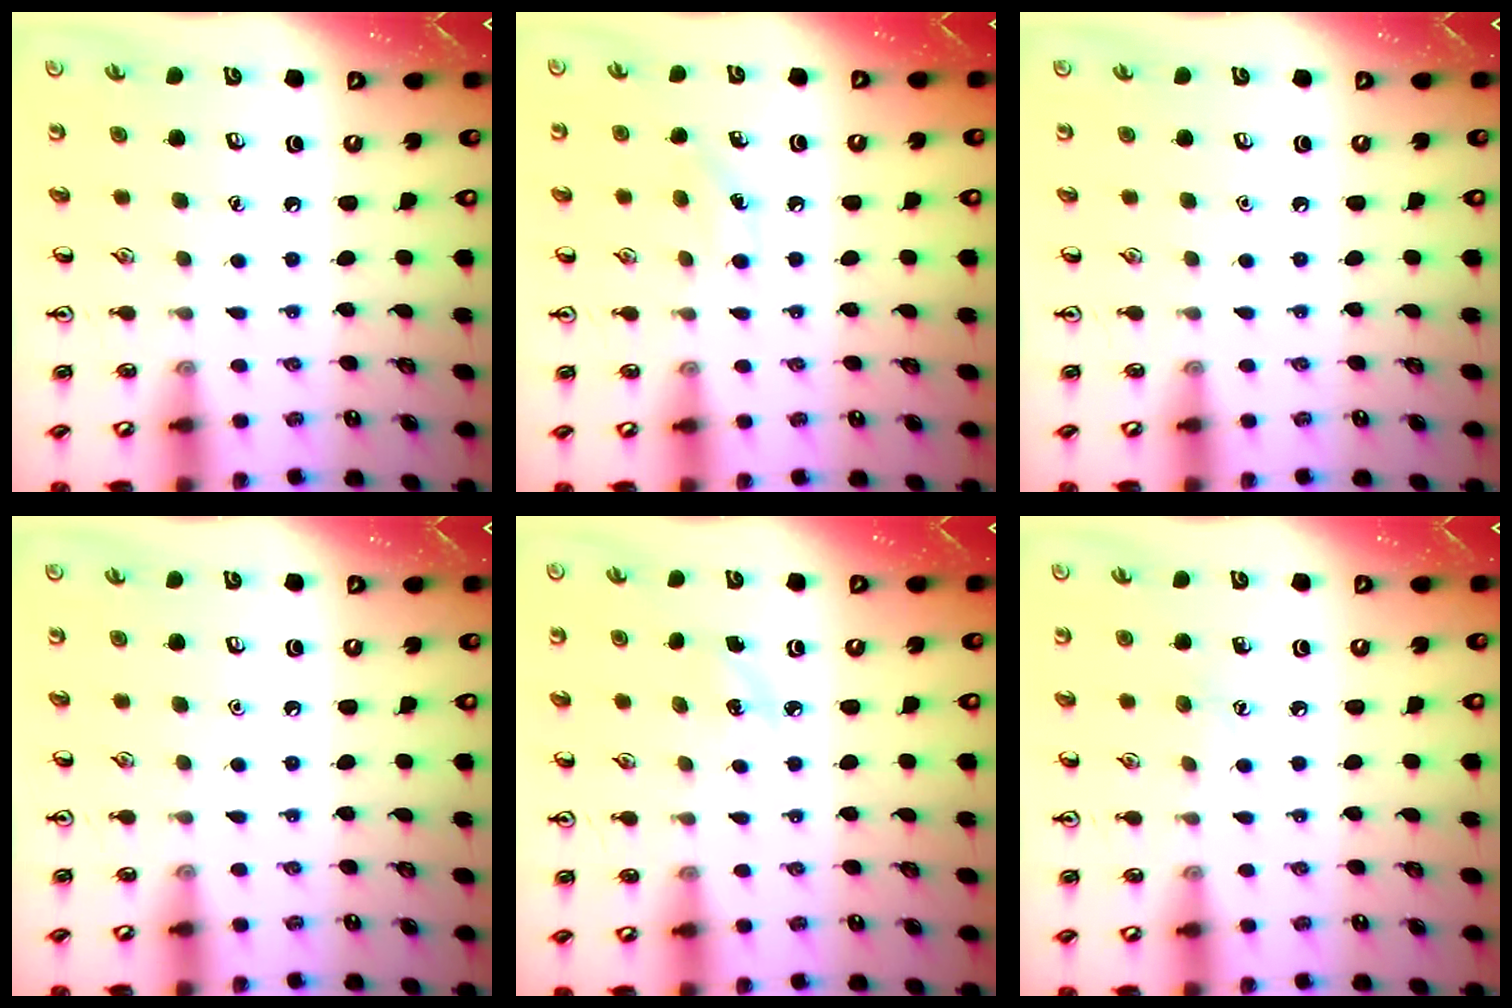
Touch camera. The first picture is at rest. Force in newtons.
{"total": 4.9, "press": 4.6, "slide": 1.6}
{"total": 0.0}
{"total": 0.0}
{"total": 3.8, "press": 3.6, "slide": 1.3}
{"total": 3.9, "press": 3.7, "slide": 1.2}